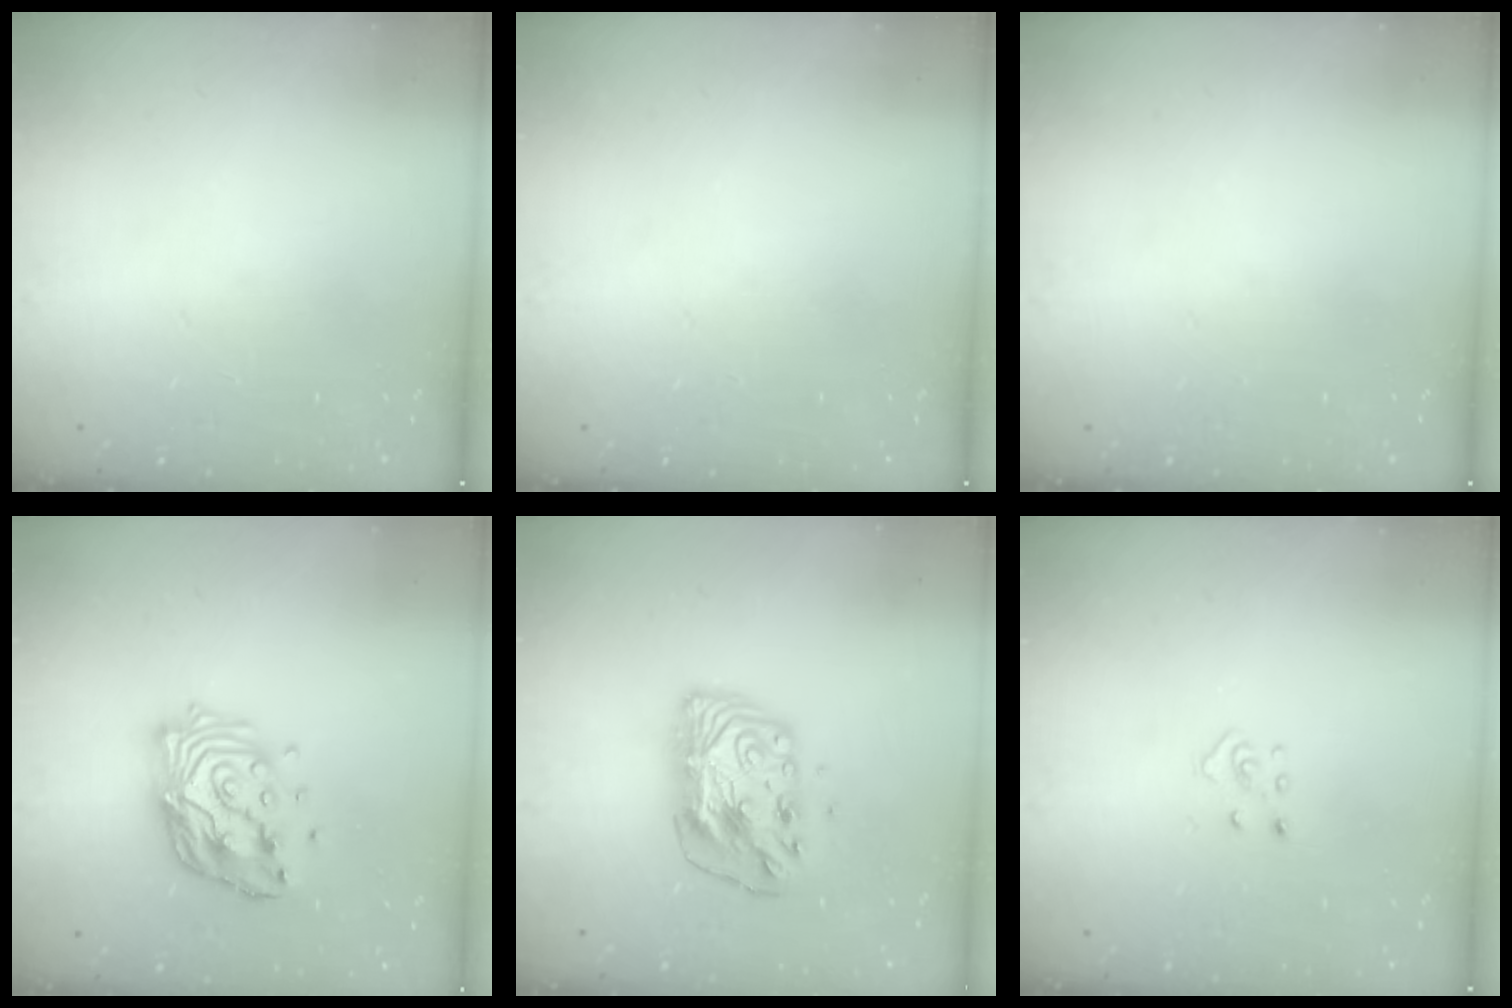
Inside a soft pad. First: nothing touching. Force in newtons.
{"total": 0.0}
{"total": 0.0}
{"total": 13.7, "press": 13.6, "slide": 1.4}
{"total": 10.2, "press": 10.2, "slide": 0.9}
{"total": 3.7, "press": 3.7, "slide": 0.3}